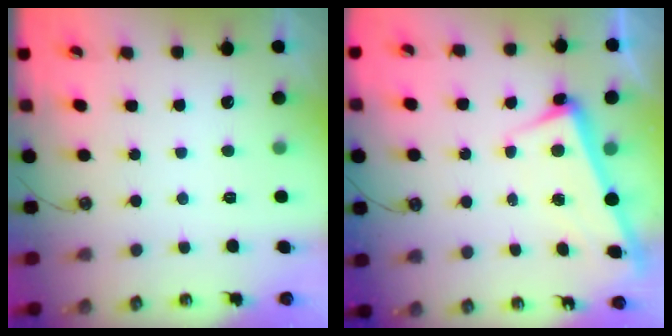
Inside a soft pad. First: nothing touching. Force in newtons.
{"total": 2.4, "press": 2.3, "slide": 0.7}